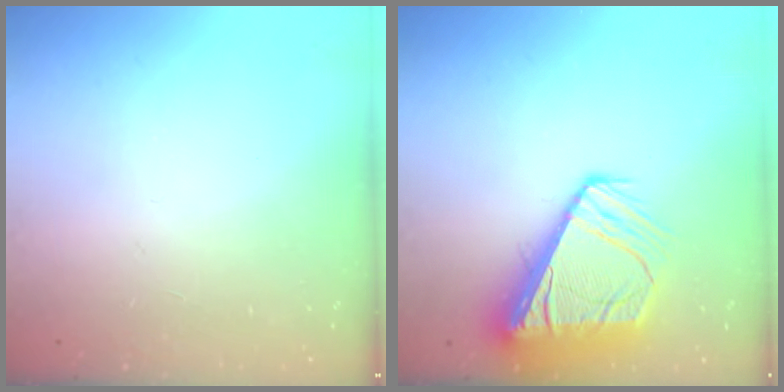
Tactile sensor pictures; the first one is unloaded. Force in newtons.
{"total": 12.2, "press": 12.1, "slide": 1.5}